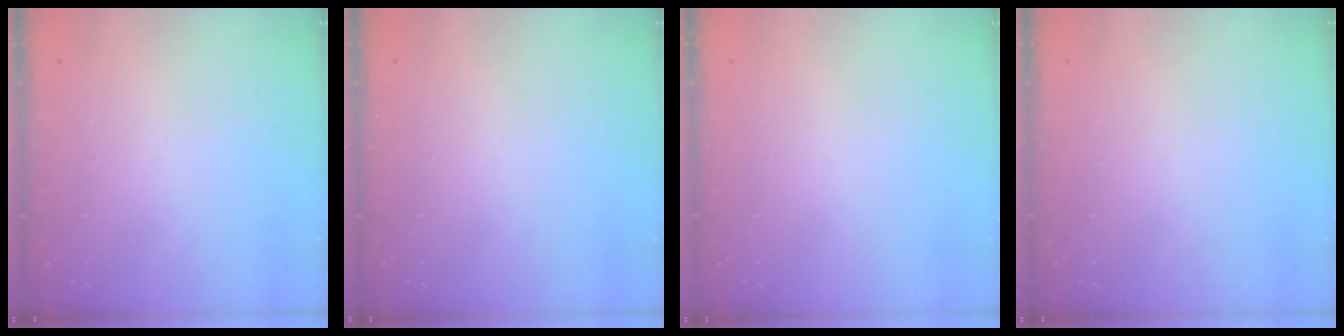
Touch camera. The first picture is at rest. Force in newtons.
{"total": 0.0}
{"total": 0.0}
{"total": 0.0}